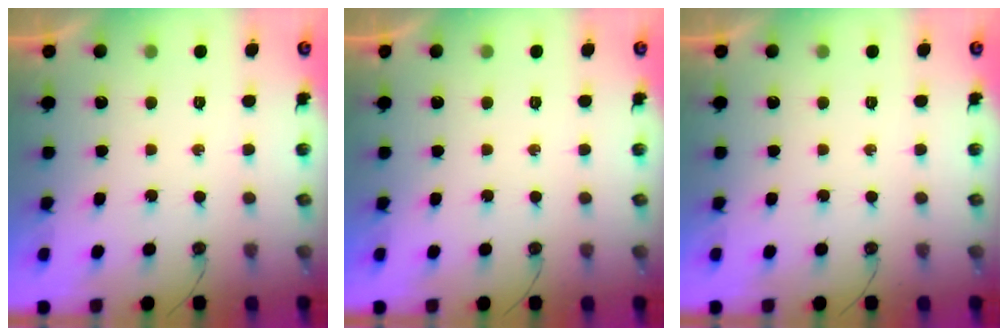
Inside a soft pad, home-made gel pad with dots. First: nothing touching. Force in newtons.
{"total": 0.0}
{"total": 0.0}